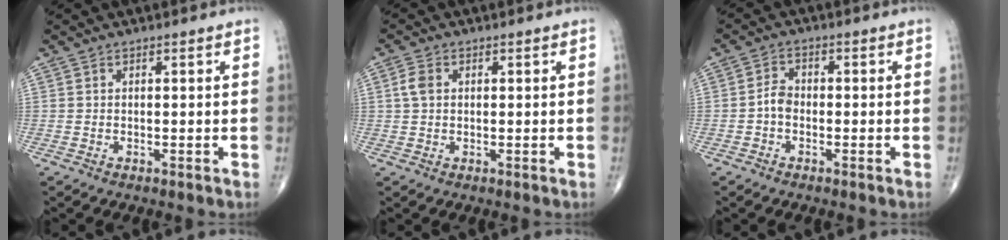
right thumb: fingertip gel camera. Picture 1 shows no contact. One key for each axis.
{"total": 3.0, "fx": 0.6, "fy": 2.1, "fz": 2.0, "tx": -0.046, "ty": 0.006, "tz": 0.009}
{"total": 2.9, "fx": -0.9, "fy": 2.0, "fz": 1.9, "tx": -0.027, "ty": 0.011, "tz": -0.027}